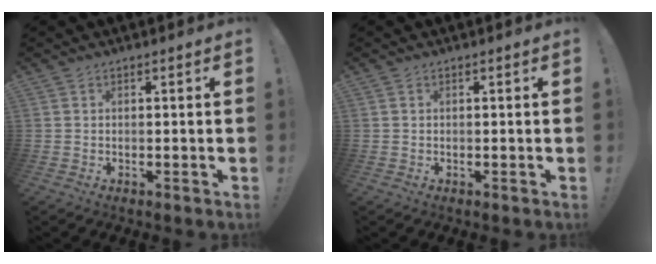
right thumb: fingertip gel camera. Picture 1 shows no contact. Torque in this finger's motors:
{"motor_torque": [-0.07, 0.05, 0.05, -0.16, -0.05]}